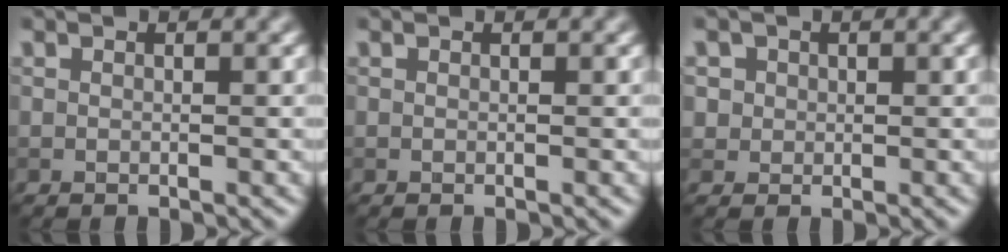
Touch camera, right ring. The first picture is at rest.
{"total": 0.0}
{"total": 2.2, "force": [0.8, 1.9, 0.6], "torque": [-0.011, 0.002, 0.024]}